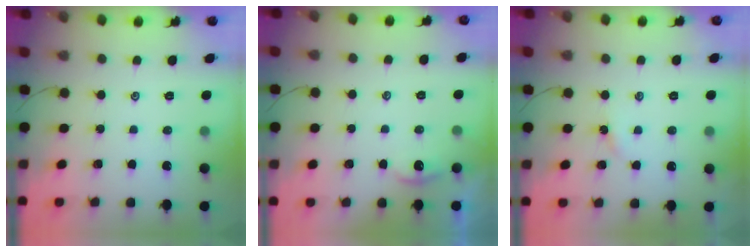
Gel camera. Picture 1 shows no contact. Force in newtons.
{"total": 2.0, "press": 2.0, "slide": 0.1}
{"total": 1.7, "press": 1.6, "slide": 0.3}